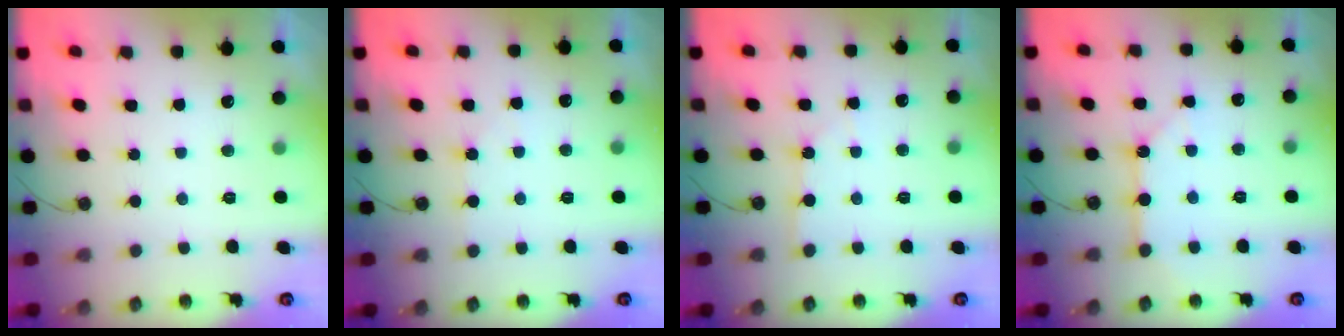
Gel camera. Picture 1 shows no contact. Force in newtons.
{"total": 2.1, "press": 2.0, "slide": 0.5}
{"total": 2.2, "press": 2.2, "slide": 0.4}
{"total": 6.3, "press": 6.3, "slide": 0.7}